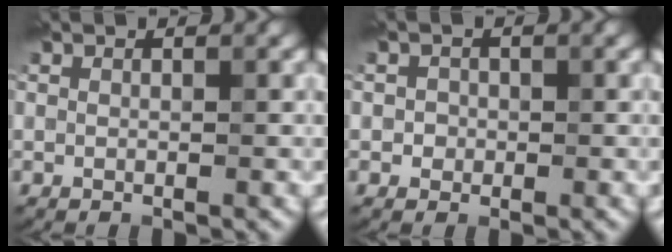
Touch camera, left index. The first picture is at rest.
{"total": 1.3, "force": [-0.1, 1.3, 0.3], "torque": [0.002, -0.003, -0.005]}